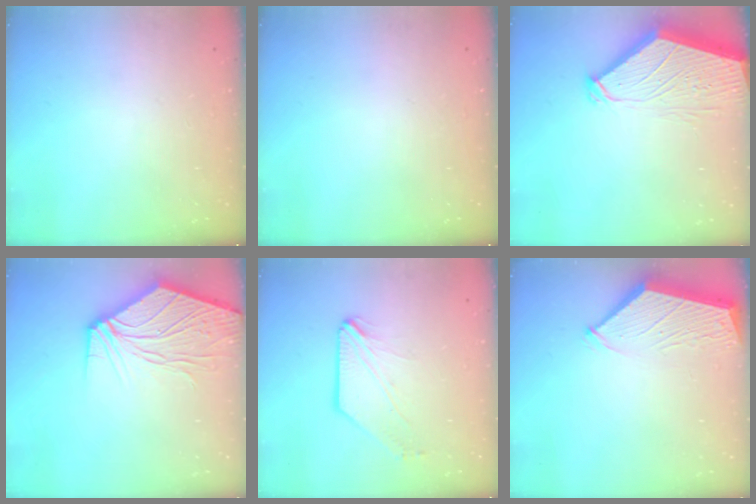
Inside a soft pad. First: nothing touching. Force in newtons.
{"total": 0.0}
{"total": 4.9, "press": 4.8, "slide": 0.7}
{"total": 11.8, "press": 11.6, "slide": 1.7}
{"total": 1.3, "press": 1.3, "slide": 0.3}
{"total": 2.9, "press": 2.9, "slide": 0.4}